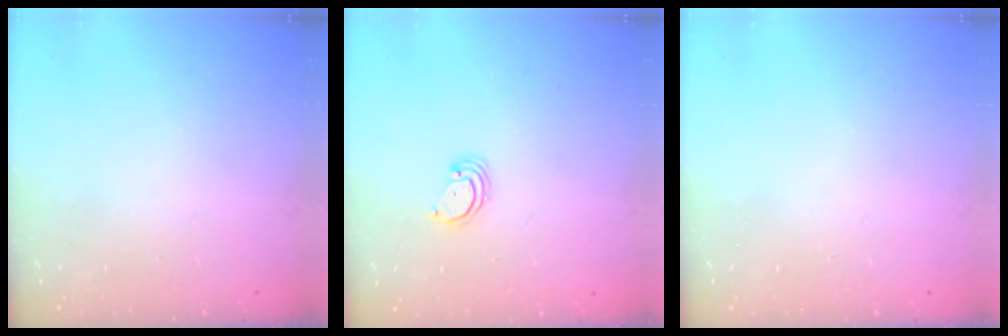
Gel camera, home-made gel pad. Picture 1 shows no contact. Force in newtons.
{"total": 2.5, "press": 2.5, "slide": 0.2}
{"total": 0.0}